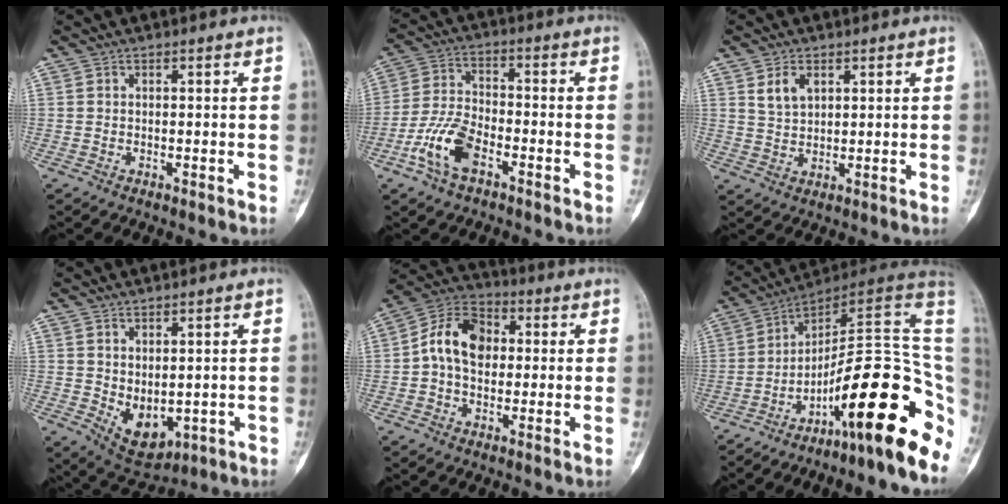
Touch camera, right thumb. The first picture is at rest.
{"total": 9.8, "force": [-4.7, 4.9, 7.1], "torque": [-0.150, 0.027, -0.093]}
{"total": 3.7, "force": [2.3, 2.7, 0.9], "torque": [-0.014, -0.007, 0.047]}
{"total": 7.4, "force": [-0.7, 4.6, 5.7], "torque": [-0.067, -0.006, 0.018]}
{"total": 9.9, "force": [0.8, 7.8, 6.0], "torque": [-0.099, 0.032, 0.001]}
{"total": 24.1, "force": [-8.2, 5.8, 21.9], "torque": [-0.228, 0.089, -0.112]}